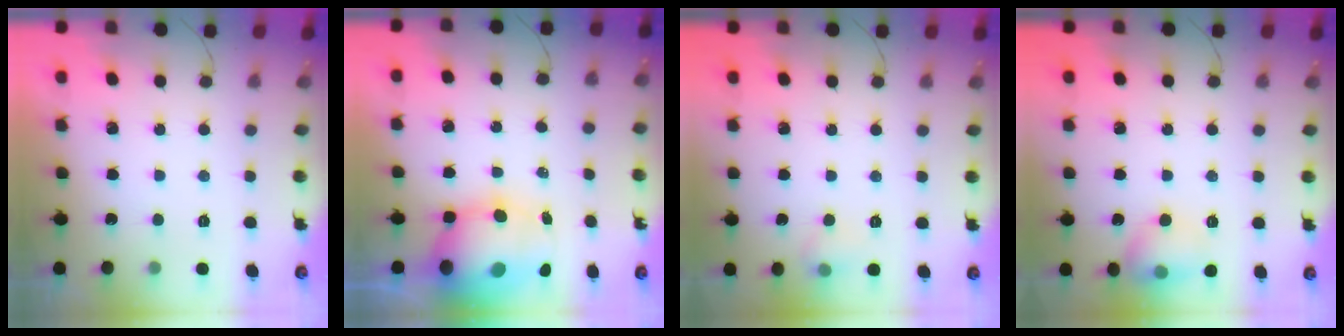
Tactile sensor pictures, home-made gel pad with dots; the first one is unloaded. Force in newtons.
{"total": 11.5, "press": 11.1, "slide": 3.0}
{"total": 5.5, "press": 5.3, "slide": 1.5}
{"total": 9.7, "press": 9.7, "slide": 1.2}